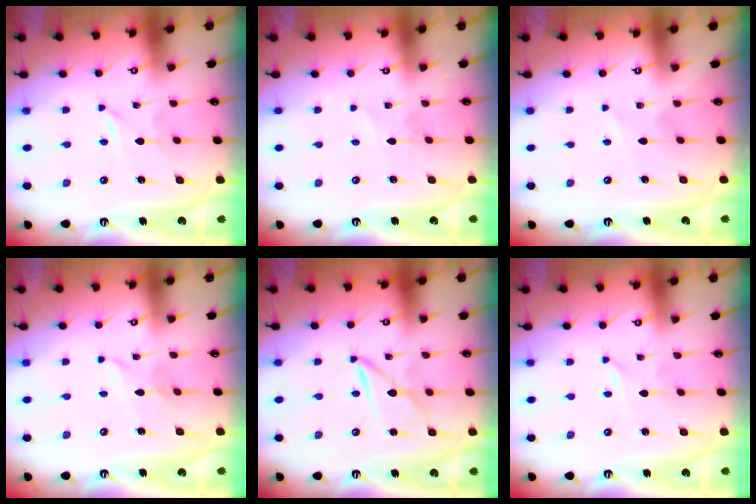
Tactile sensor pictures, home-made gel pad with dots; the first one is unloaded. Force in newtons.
{"total": 1.4, "press": 1.4, "slide": 0.1}
{"total": 1.4, "press": 1.4, "slide": 0.2}
{"total": 2.4, "press": 2.4, "slide": 0.2}
{"total": 3.3, "press": 3.3, "slide": 0.3}
{"total": 0.0}